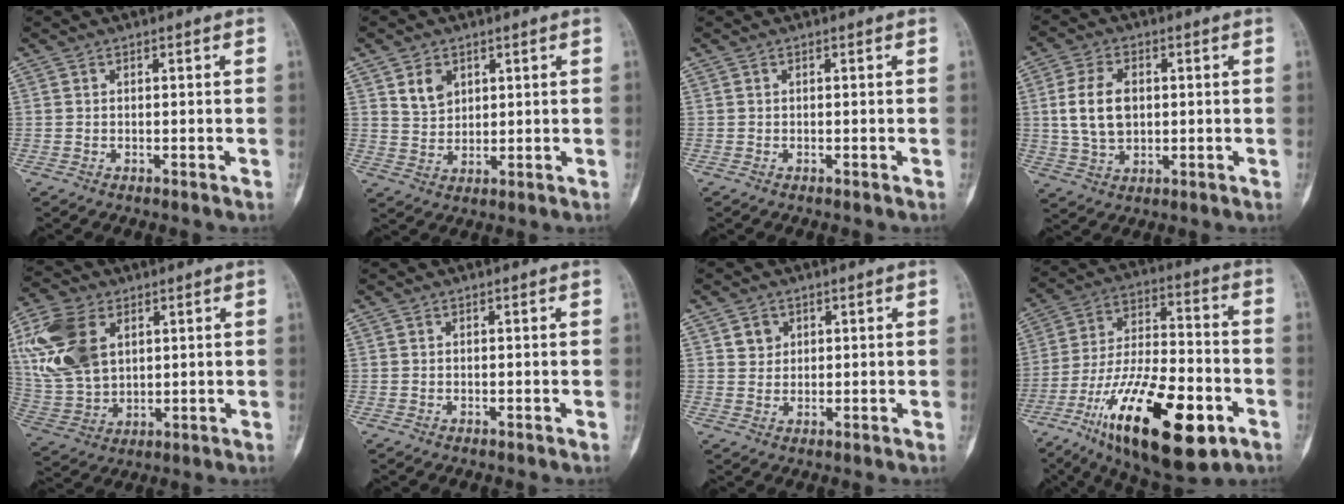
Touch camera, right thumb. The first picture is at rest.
{"total": 5.0, "force": [2.4, 3.6, 2.4], "torque": [-0.026, -0.019, 0.050]}
{"total": 0.0}
{"total": 9.2, "force": [1.0, 6.1, 6.9], "torque": [-0.125, 0.000, 0.025]}
{"total": 16.6, "force": [5.4, 11.0, 11.2], "torque": [-0.234, -0.010, 0.111]}
{"total": 0.0}
{"total": 2.9, "force": [1.3, 2.5, 0.7], "torque": [0.002, -0.007, 0.021]}
{"total": 25.5, "force": [-11.4, 9.8, 20.5], "torque": [-0.366, 0.046, -0.186]}